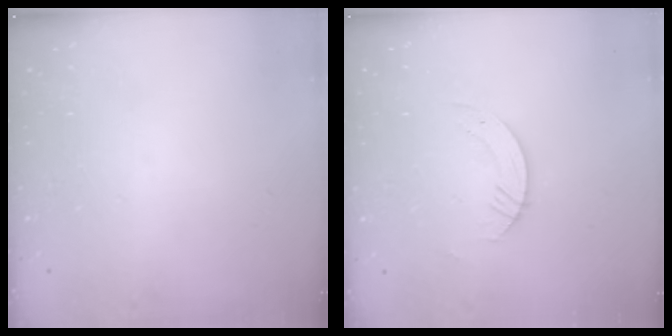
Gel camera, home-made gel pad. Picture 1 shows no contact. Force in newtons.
{"total": 2.6, "press": 2.6, "slide": 0.2}